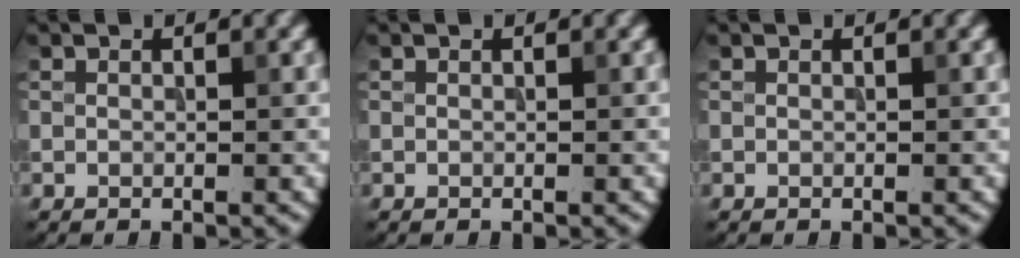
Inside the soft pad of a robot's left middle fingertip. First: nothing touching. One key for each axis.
{"total": 0.0}
{"total": 0.0}